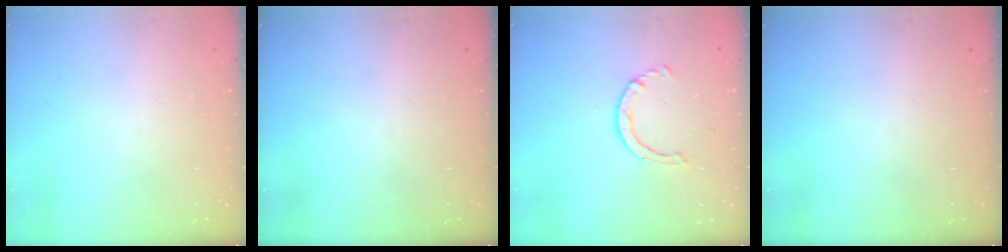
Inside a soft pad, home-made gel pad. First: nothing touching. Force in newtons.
{"total": 0.0}
{"total": 2.2, "press": 2.2, "slide": 0.4}
{"total": 0.0}